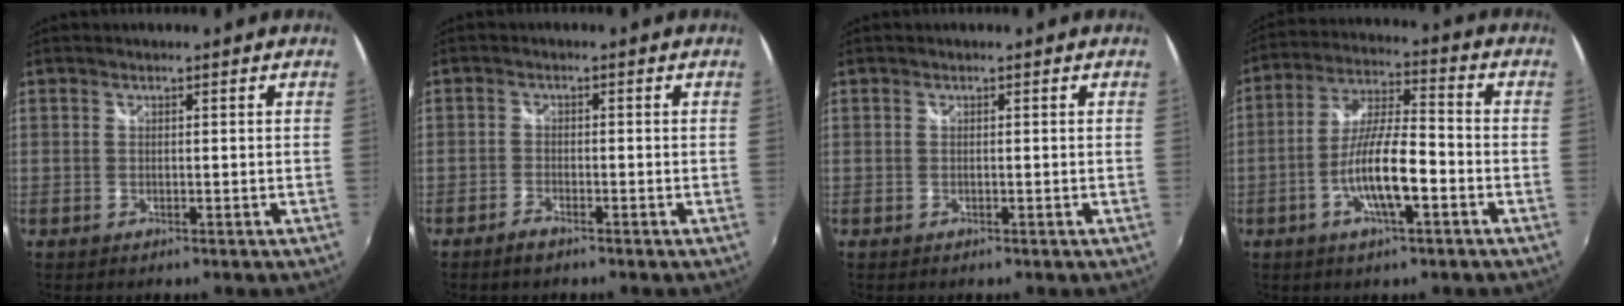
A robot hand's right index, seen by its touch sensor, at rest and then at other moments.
{"total": 2.3, "force": [-1.9, 0.8, 1.1], "torque": [-0.033, -0.002, -0.040]}
{"total": 0.0}
{"total": 11.0, "force": [-4.1, 2.3, 10.0], "torque": [-0.200, 0.000, -0.074]}